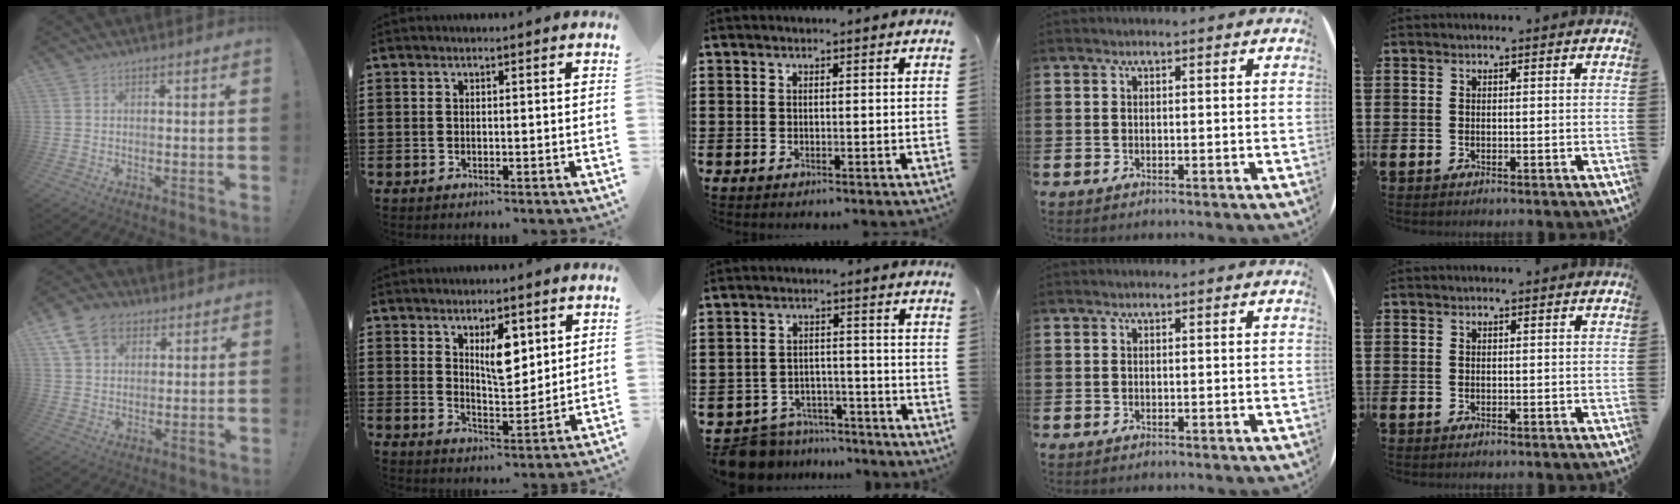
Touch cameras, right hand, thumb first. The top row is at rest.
{"thumb": {"total": 11.1, "force": [5.7, 8.2, 5.0], "torque": [-0.085, -0.017, 0.114]}, "index": {"total": 6.1, "force": [2.7, 2.5, 4.8], "torque": [-0.070, -0.007, 0.041]}, "middle": {"total": 6.5, "force": [-6.3, 1.5, 0.6], "torque": [-0.018, 0.013, -0.127]}}